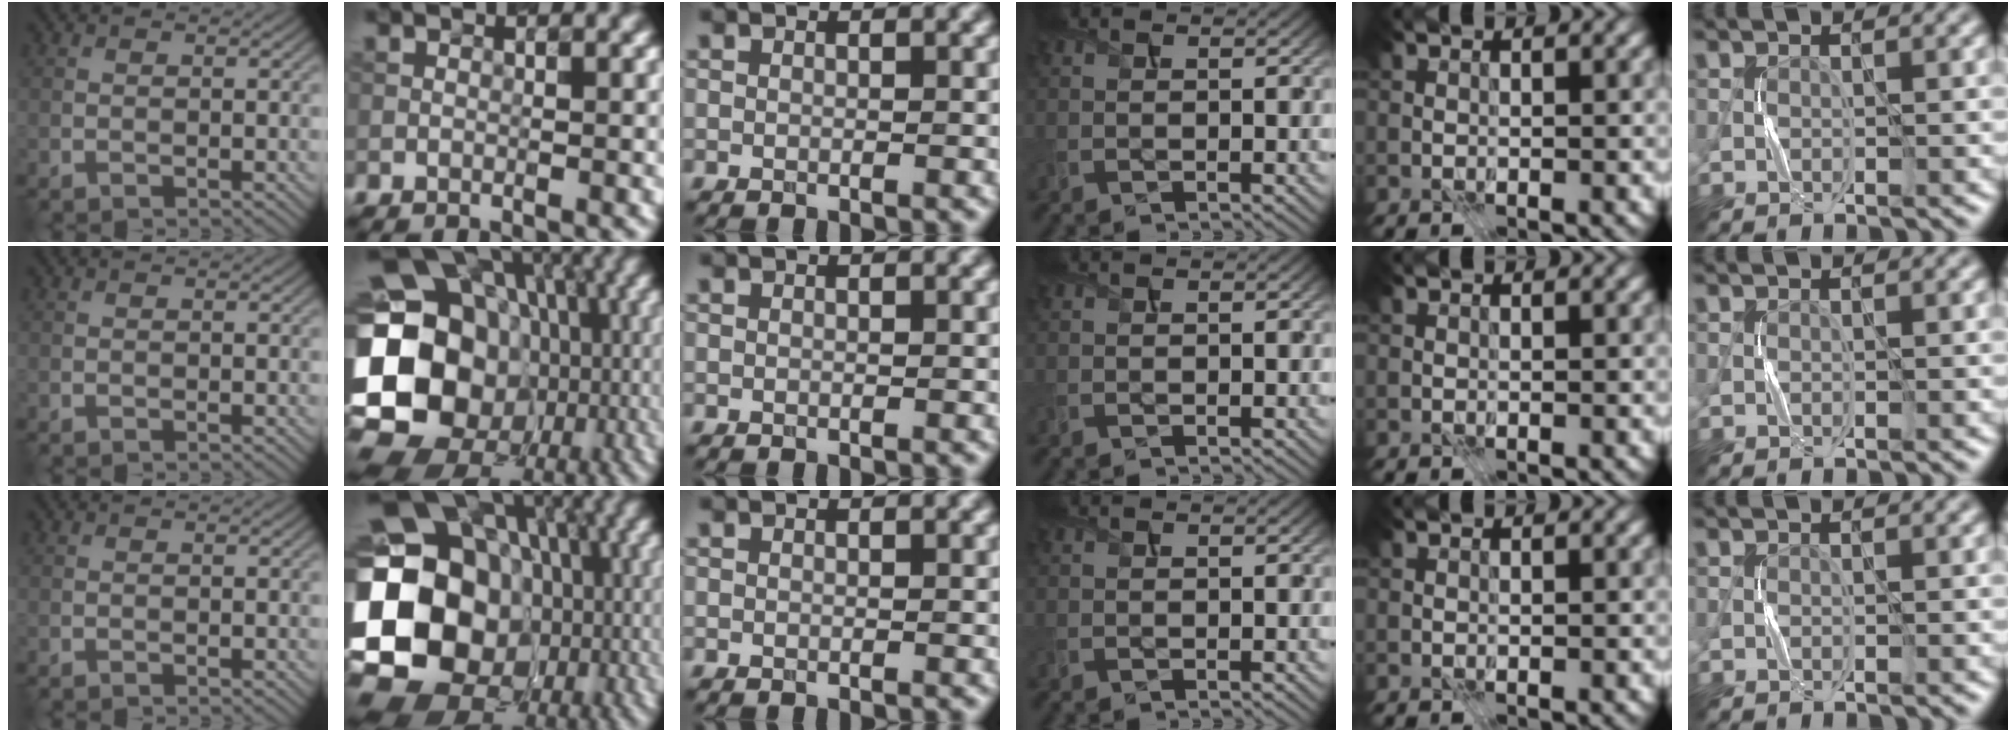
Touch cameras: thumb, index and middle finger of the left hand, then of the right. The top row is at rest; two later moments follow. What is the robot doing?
{"motion": "press", "object": "sticker"}